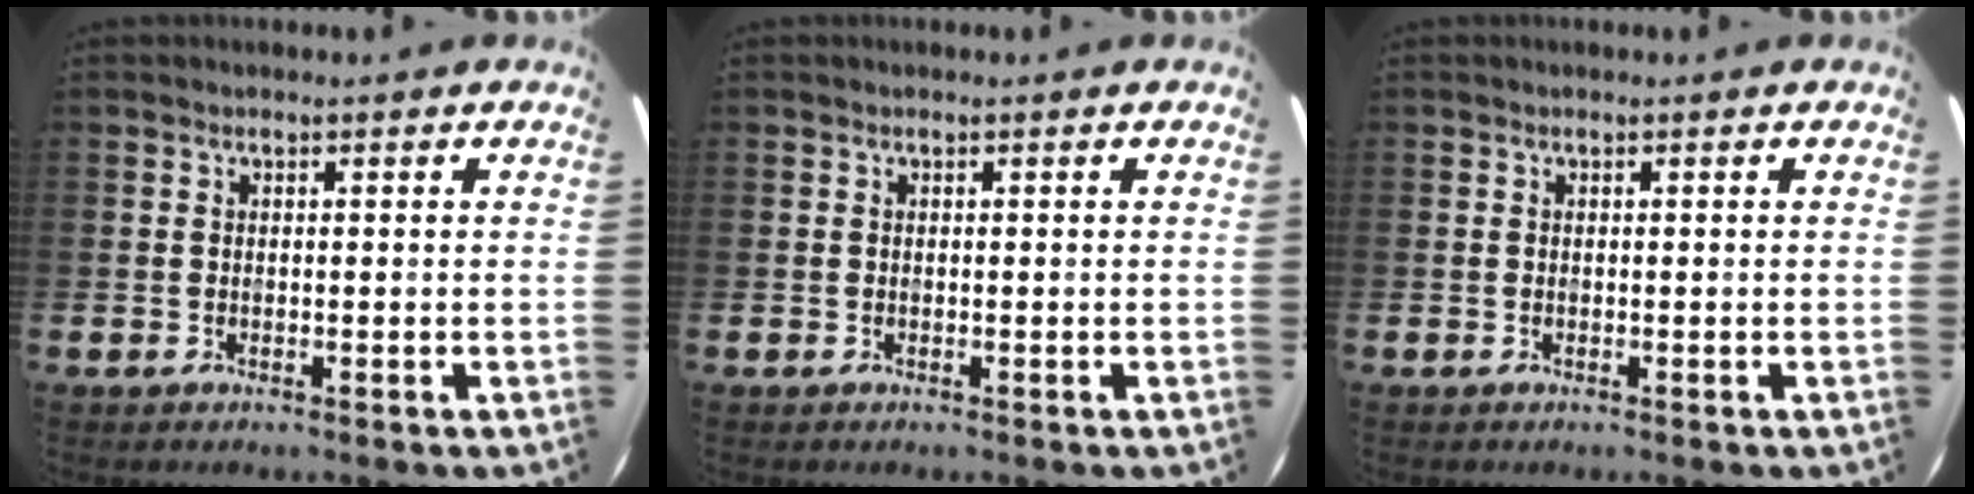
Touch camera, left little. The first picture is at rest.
{"total": 0.0}
{"total": 0.0}